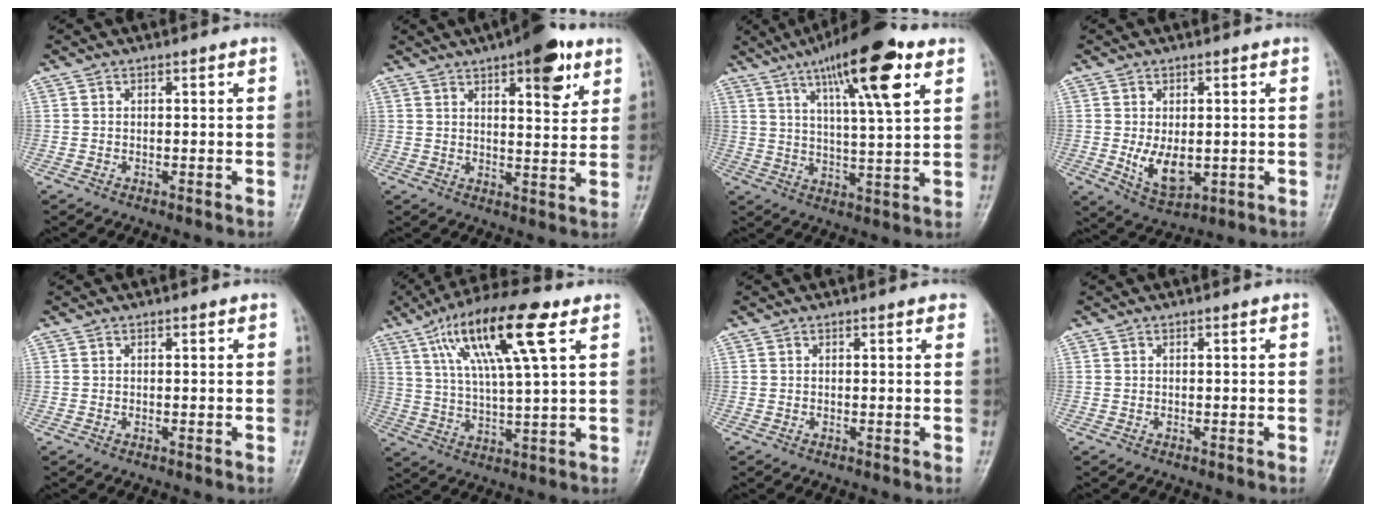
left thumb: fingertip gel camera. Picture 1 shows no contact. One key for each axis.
{"total": 11.5, "fx": 6.3, "fy": 4.1, "fz": 8.8, "tx": -0.092, "ty": -0.025, "tz": 0.083}
{"total": 17.1, "fx": 8.7, "fy": 3.8, "fz": 14.2, "tx": -0.215, "ty": -0.023, "tz": 0.138}
{"total": 7.1, "fx": -0.5, "fy": 4.2, "fz": 5.7, "tx": -0.085, "ty": -0.017, "tz": 0.005}
{"total": 0.0}
{"total": 17.0, "fx": 7.6, "fy": 3.8, "fz": 14.7, "tx": -0.267, "ty": -0.007, "tz": 0.132}
{"total": 2.0, "fx": 1.5, "fy": 0.7, "fz": 1.0, "tx": 0.001, "ty": 0.002, "tz": 0.008}
{"total": 0.0}